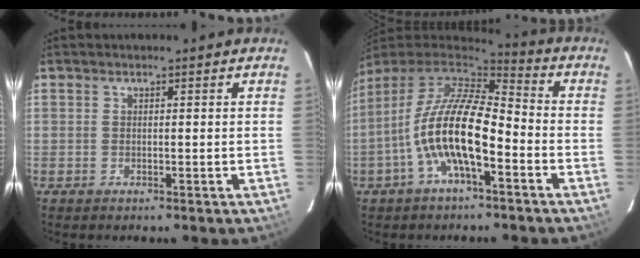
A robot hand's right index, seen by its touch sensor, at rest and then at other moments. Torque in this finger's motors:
{"motor_torque": [1.14, -0.63, 1.05, 0.21]}